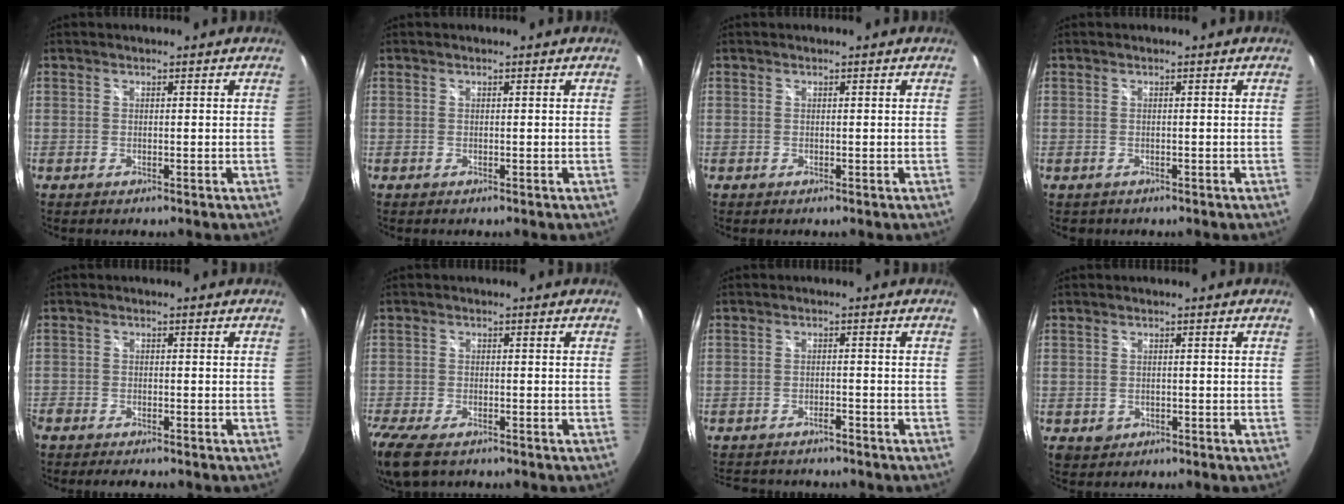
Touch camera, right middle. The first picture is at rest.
{"total": 0.0}
{"total": 0.0}
{"total": 0.8, "force": [-0.4, 0.7, 0.1], "torque": [-0.006, -0.003, -0.005]}
{"total": 4.5, "force": [-4.0, 1.3, 1.7], "torque": [-0.051, -0.019, -0.070]}
{"total": 9.7, "force": [-7.0, 3.9, 5.4], "torque": [-0.144, -0.043, -0.135]}
{"total": 6.6, "force": [-5.9, 2.0, 2.2], "torque": [-0.056, -0.008, -0.086]}
{"total": 2.3, "force": [-0.7, 2.1, 0.8], "torque": [-0.018, -0.004, -0.006]}